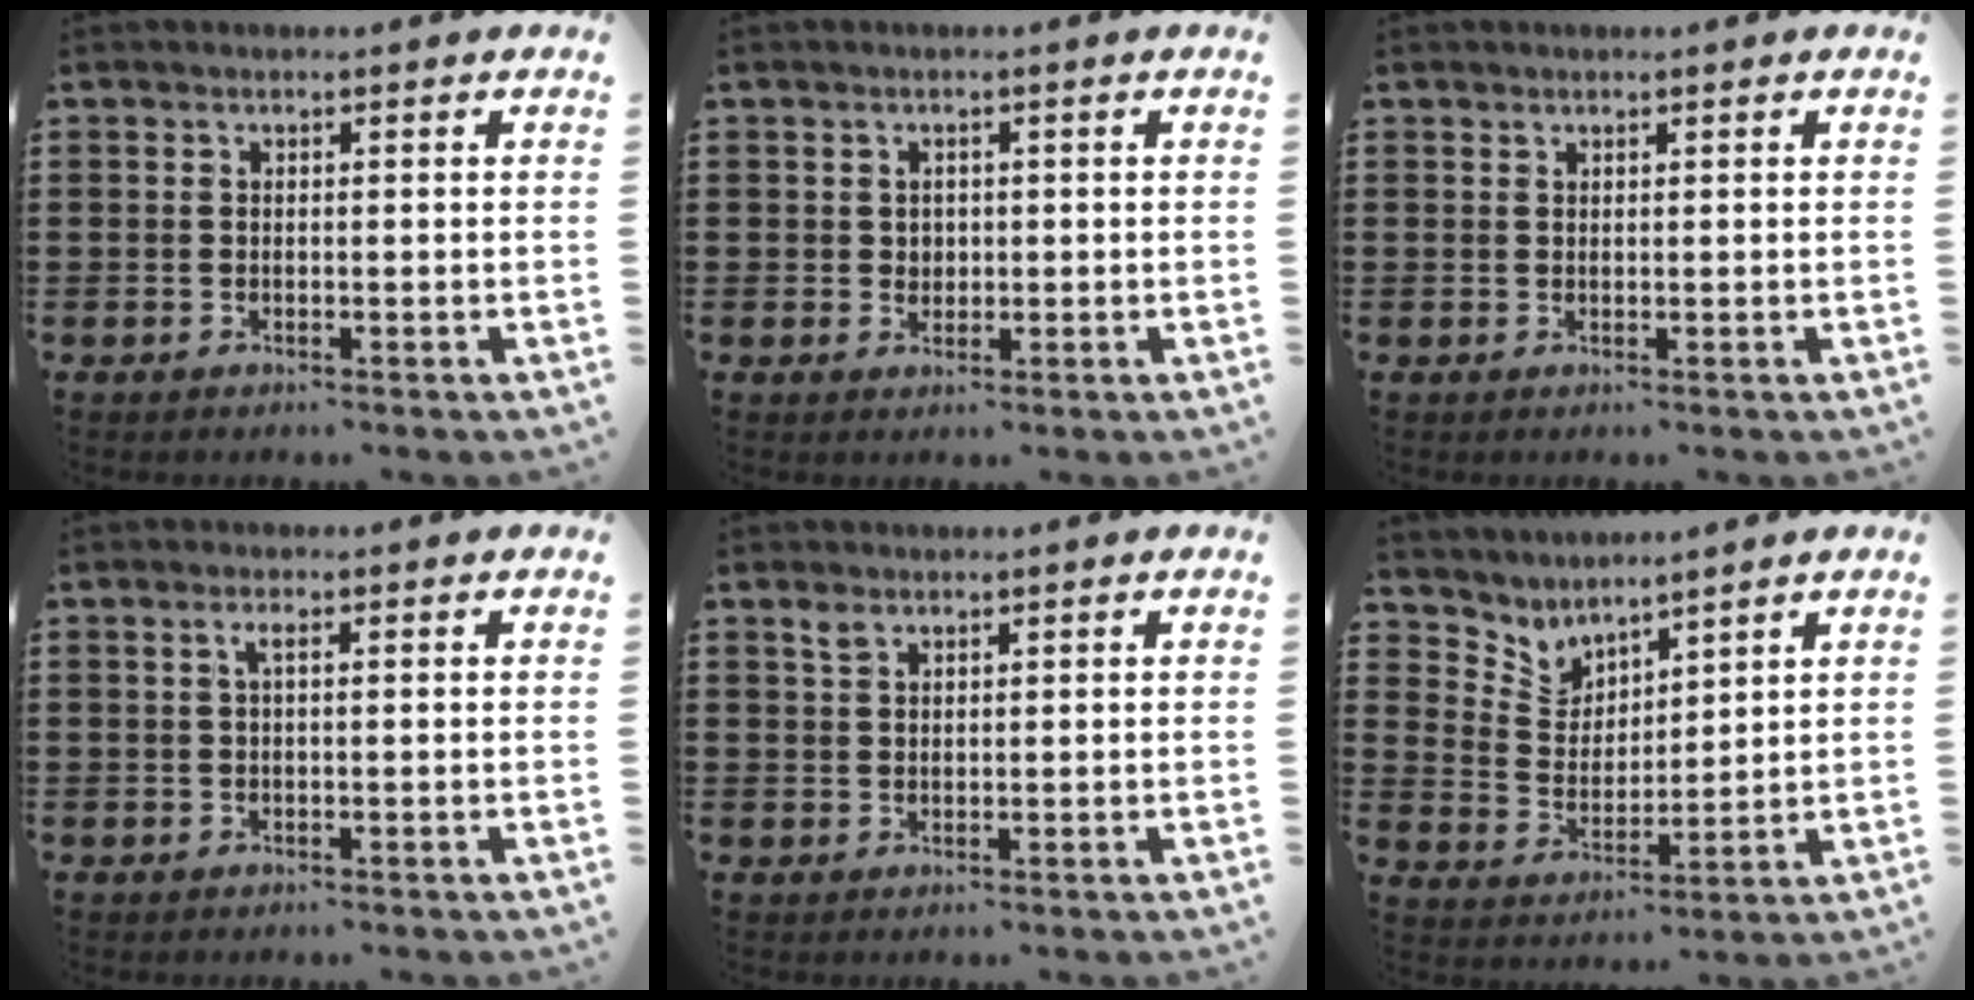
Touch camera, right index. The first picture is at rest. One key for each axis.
{"total": 1.4, "fx": 0.4, "fy": 1.3, "fz": 0.3, "tx": -0.010, "ty": 0.007, "tz": 0.008}
{"total": 0.5, "fx": 0.4, "fy": 0.3, "fz": 0.0, "tx": -0.002, "ty": 0.001, "tz": 0.009}
{"total": 1.4, "fx": 0.3, "fy": 0.2, "fz": 1.4, "tx": -0.027, "ty": 0.002, "tz": 0.004}
{"total": 1.6, "fx": 1.2, "fy": 0.7, "fz": 0.8, "tx": -0.019, "ty": 0.002, "tz": 0.022}
{"total": 3.6, "fx": 3.3, "fy": 1.4, "fz": -0.7, "tx": -0.011, "ty": -0.021, "tz": 0.058}